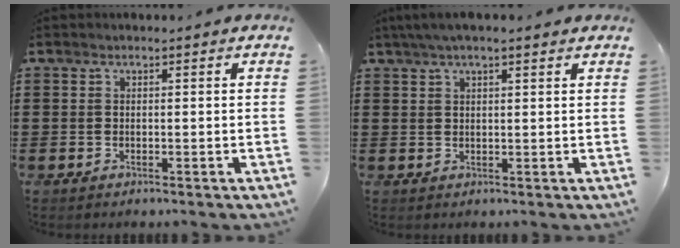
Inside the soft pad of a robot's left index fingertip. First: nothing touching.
{"total": 2.9, "force": [2.0, 0.4, 2.1], "torque": [-0.043, 0.005, 0.037]}